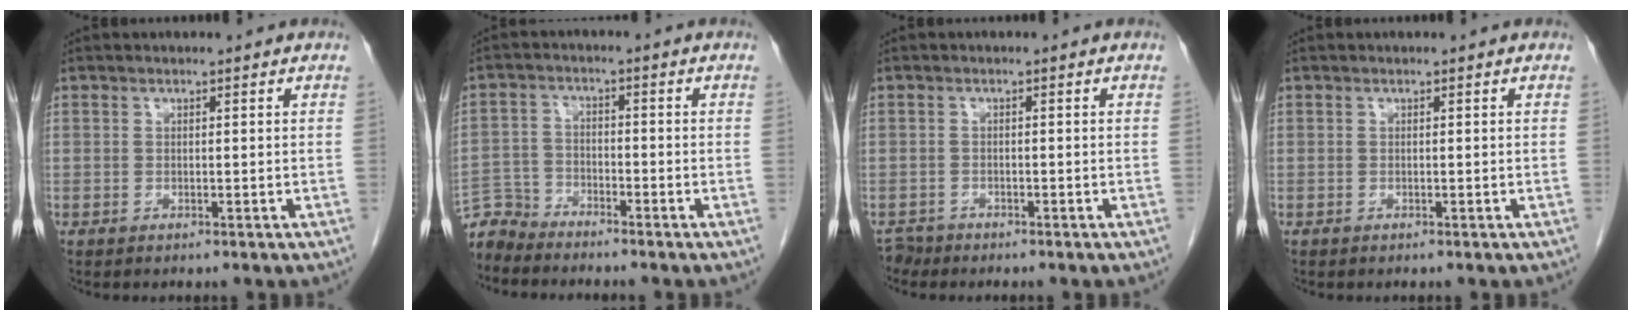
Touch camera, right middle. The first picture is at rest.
{"total": 4.8, "force": [-4.8, 0.5, -0.6], "torque": [0.012, -0.005, -0.092]}
{"total": 1.4, "force": [-1.3, 0.5, -0.4], "torque": [0.004, -0.002, -0.023]}
{"total": 0.0}